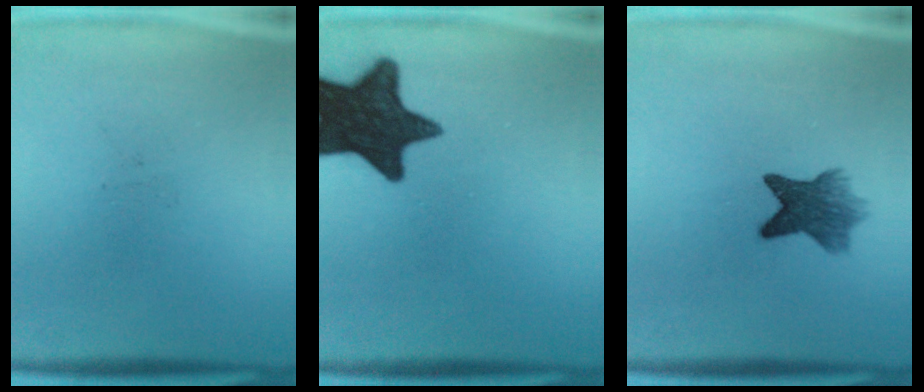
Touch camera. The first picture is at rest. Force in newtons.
{"total": 16.2}
{"total": 6.6}